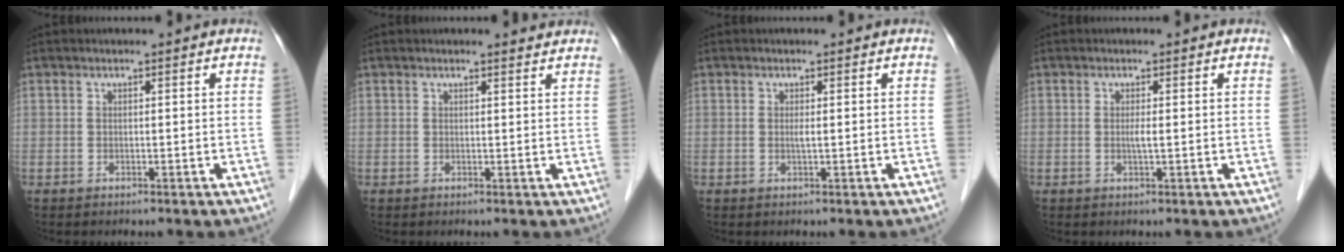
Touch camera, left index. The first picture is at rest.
{"total": 1.5, "force": [1.5, 0.1, 0.1], "torque": [-0.011, -0.003, 0.016]}
{"total": 0.8, "force": [0.1, 0.0, 0.8], "torque": [-0.018, -0.001, 0.001]}
{"total": 1.2, "force": [0.0, -0.1, 1.2], "torque": [-0.027, -0.001, 0.000]}